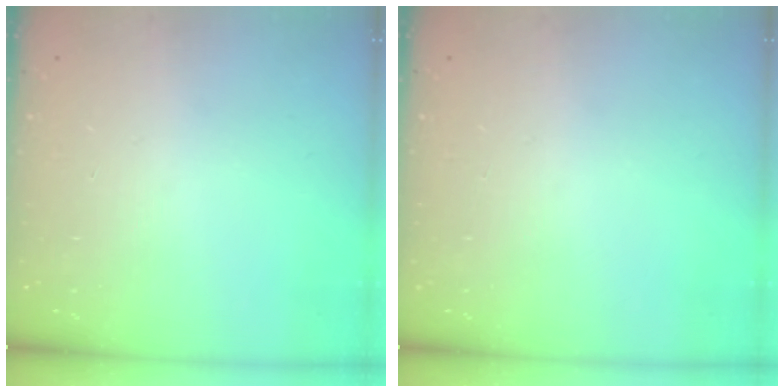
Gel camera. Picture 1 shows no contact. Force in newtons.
{"total": 0.0}